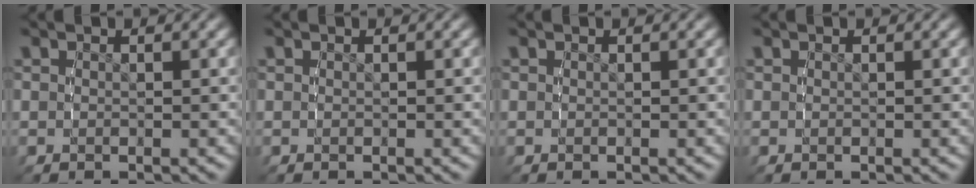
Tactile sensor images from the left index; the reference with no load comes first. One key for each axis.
{"total": 0.0}
{"total": 0.0}
{"total": 0.0}